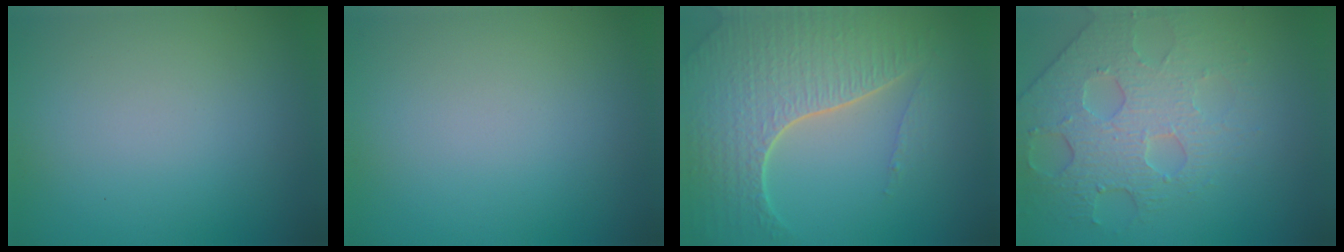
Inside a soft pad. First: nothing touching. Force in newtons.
{"total": 0.0}
{"total": 7.0, "press": 5.1, "slide": 4.8}
{"total": 4.9, "press": 4.5, "slide": 1.9}